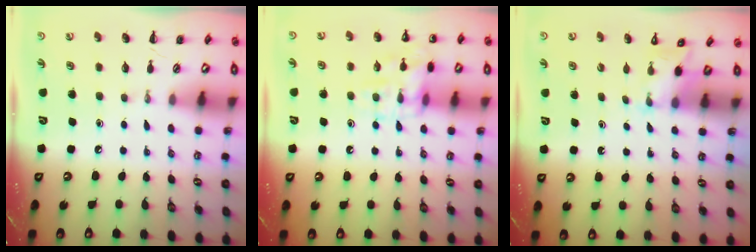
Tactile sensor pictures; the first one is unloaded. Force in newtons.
{"total": 13.0, "press": 13.0, "slide": 0.9}
{"total": 2.7, "press": 2.6, "slide": 0.9}